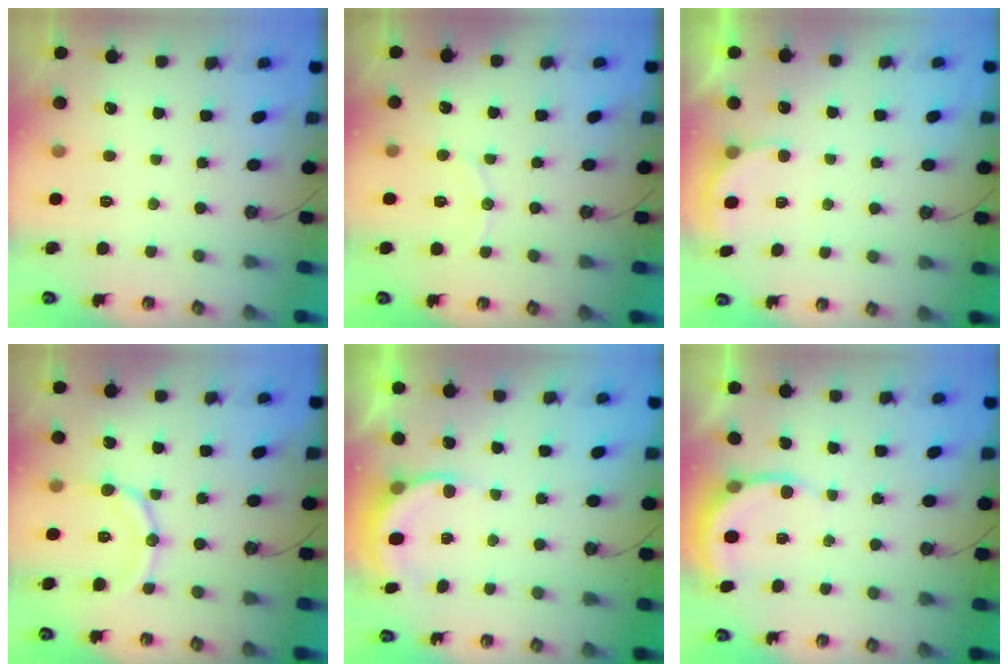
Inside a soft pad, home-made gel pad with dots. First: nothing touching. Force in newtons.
{"total": 5.8, "press": 5.3, "slide": 2.2}
{"total": 2.5, "press": 2.3, "slide": 1.1}
{"total": 11.4, "press": 11.3, "slide": 1.0}
{"total": 5.5, "press": 5.3, "slide": 1.2}
{"total": 4.5, "press": 4.5, "slide": 0.3}